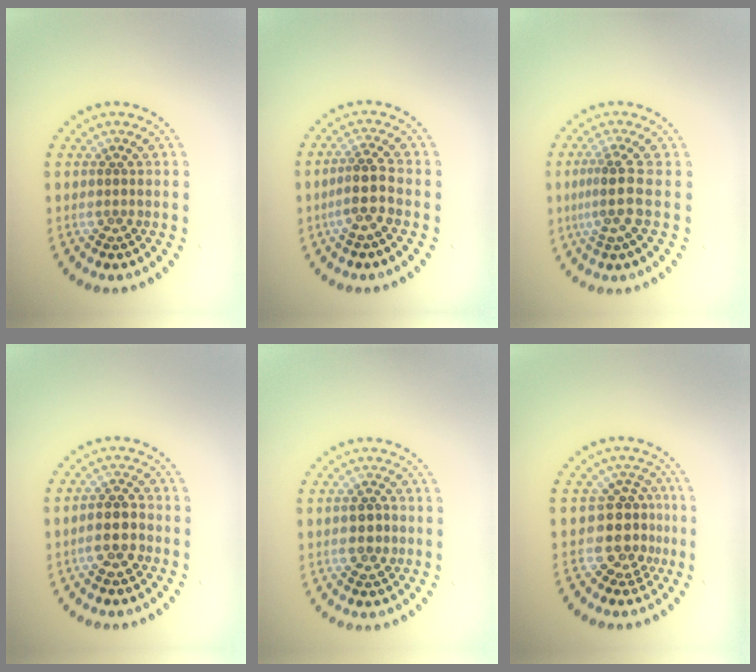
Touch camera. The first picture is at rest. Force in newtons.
{"total": 2.5, "press": 2.0, "slide": 1.5}
{"total": 2.9, "press": 2.1, "slide": 2.0}
{"total": 2.9, "press": 2.7, "slide": 0.9}
{"total": 1.5, "press": 1.5, "slide": 0.1}
{"total": 3.4, "press": 2.6, "slide": 2.1}